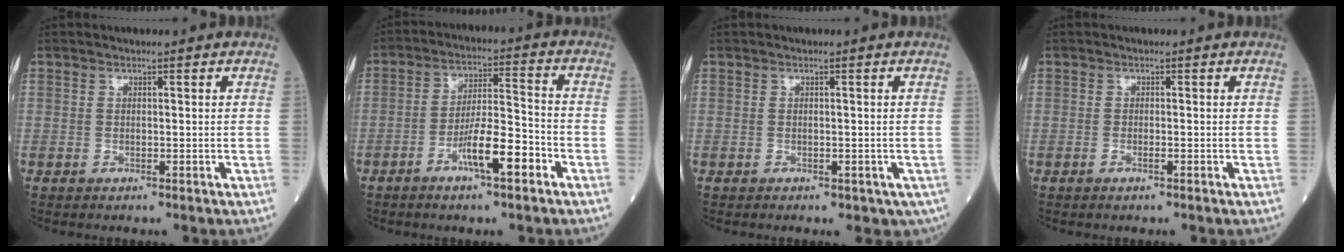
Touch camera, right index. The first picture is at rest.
{"total": 8.2, "force": [-4.1, 1.2, 7.0], "torque": [-0.125, 0.005, -0.070]}
{"total": 3.1, "force": [-1.8, 1.9, 1.7], "torque": [-0.009, -0.002, -0.020]}
{"total": 0.6, "force": [-0.3, 0.0, 0.5], "torque": [-0.011, -0.001, -0.003]}